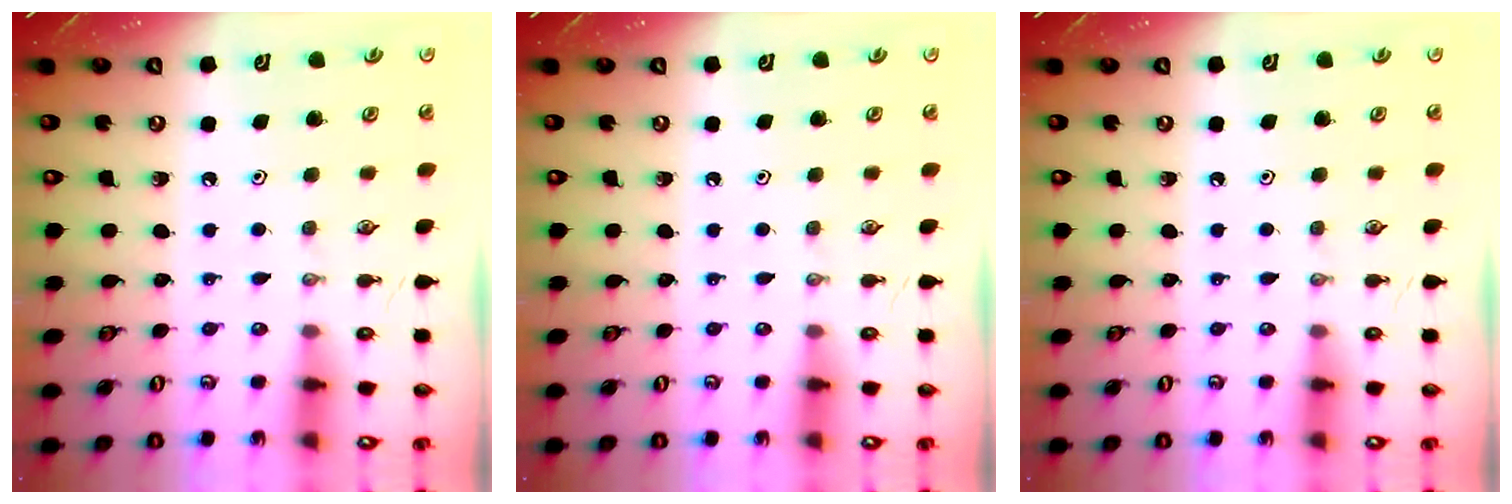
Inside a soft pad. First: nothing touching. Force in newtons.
{"total": 0.0}
{"total": 0.0}